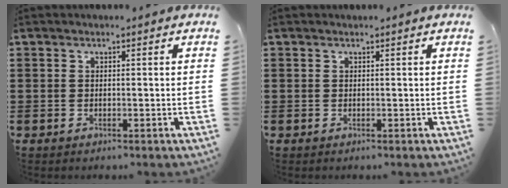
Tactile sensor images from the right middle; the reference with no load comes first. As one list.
[{"total": 0.0}]